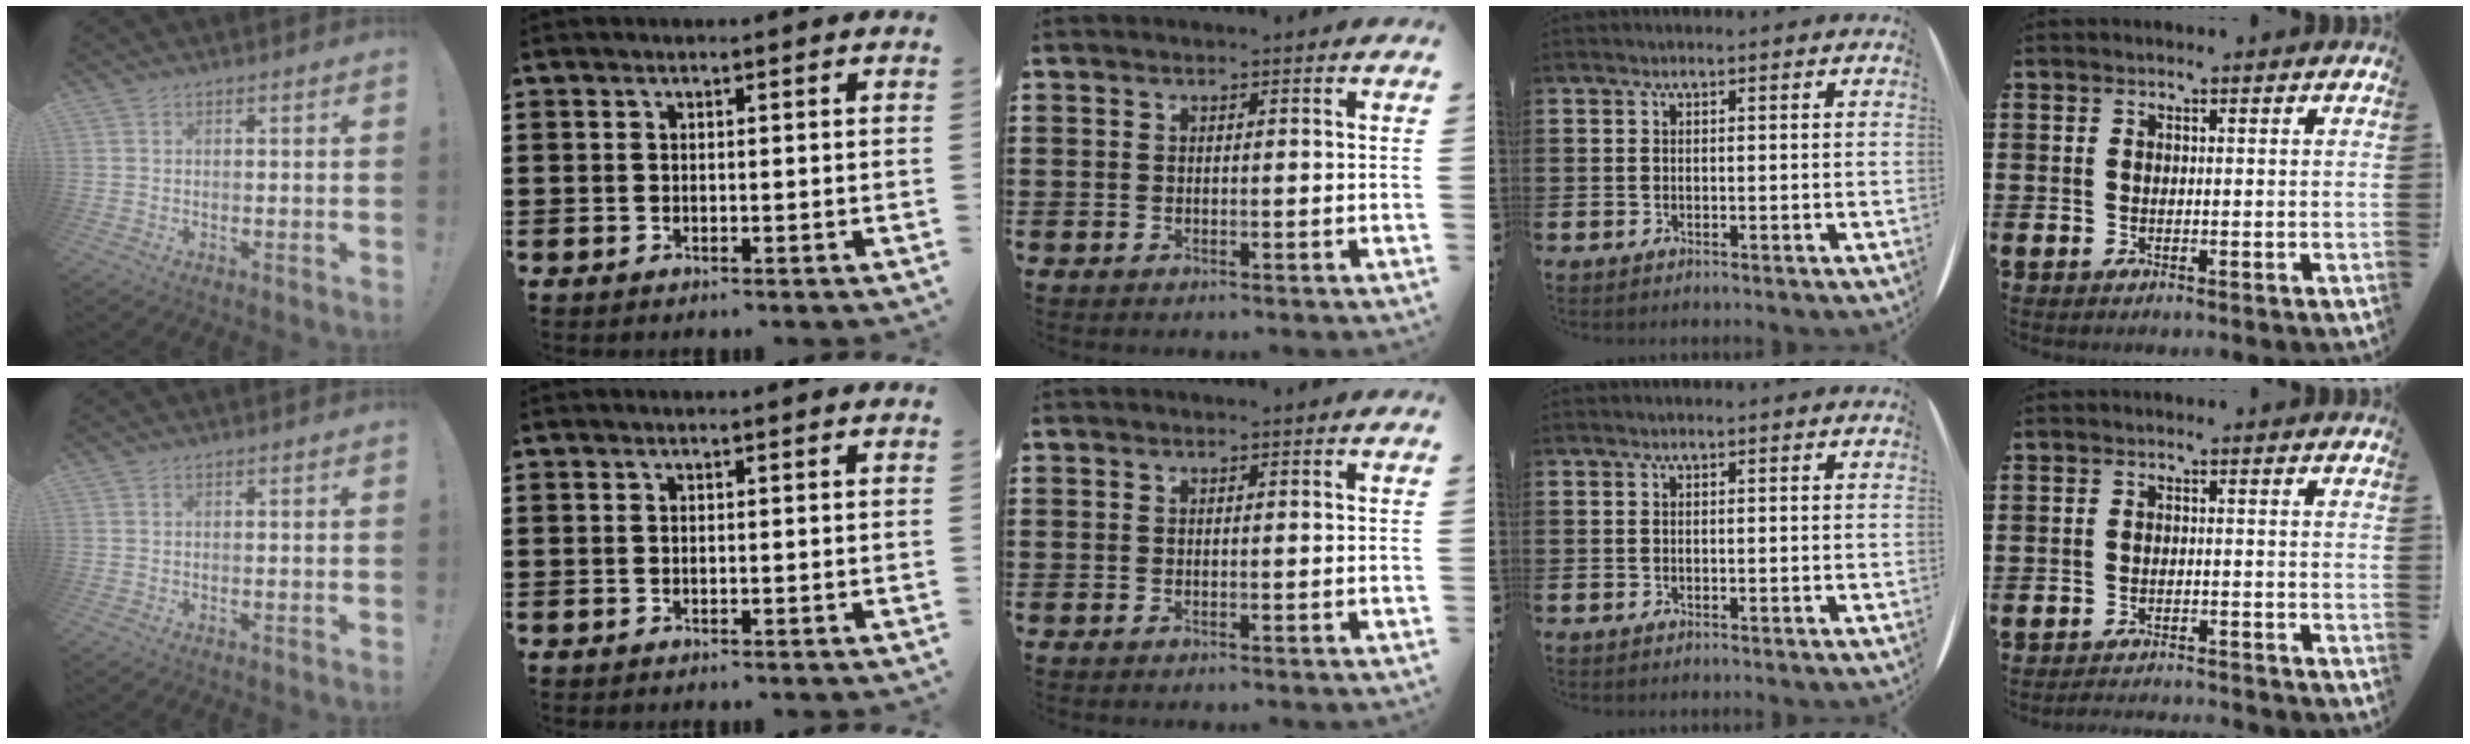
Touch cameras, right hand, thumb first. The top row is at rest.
{"little": {"total": 1.7, "force": [-1.7, -0.1, 0.0], "torque": [-0.002, 0.004, -0.036]}}